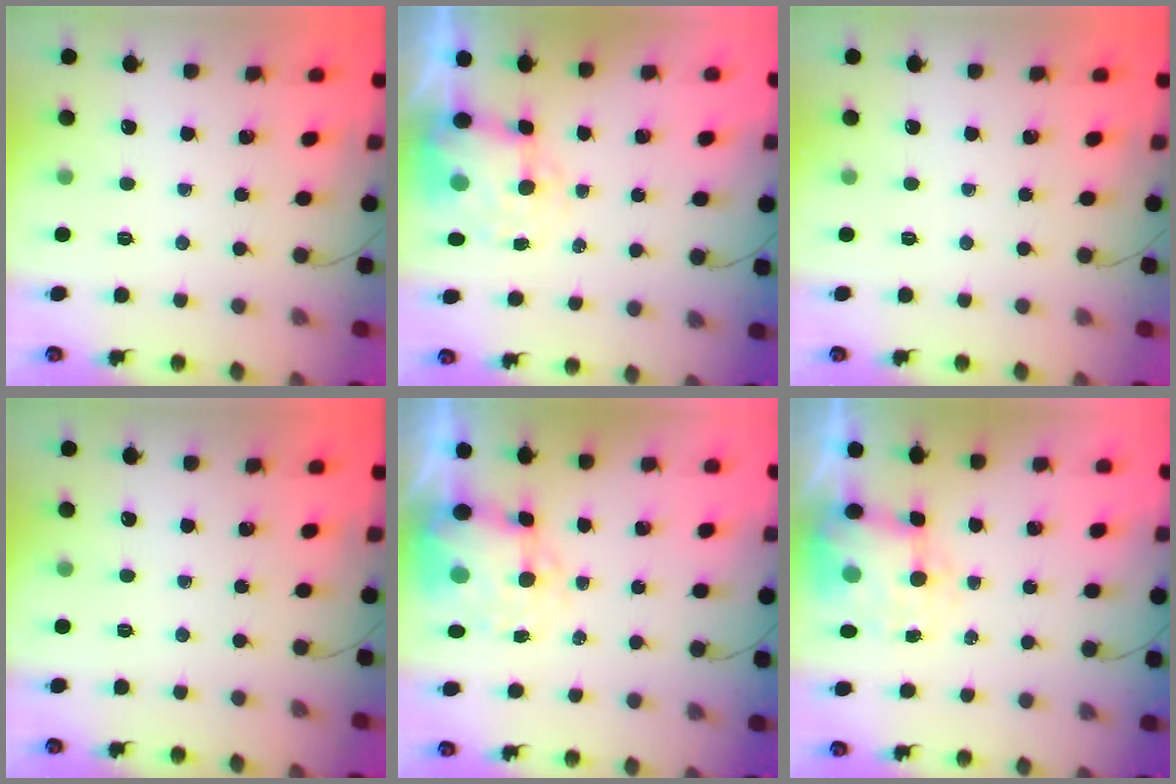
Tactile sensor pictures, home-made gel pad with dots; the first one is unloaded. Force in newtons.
{"total": 8.8, "press": 8.6, "slide": 1.6}
{"total": 0.0}
{"total": 0.0}
{"total": 9.2, "press": 9.0, "slide": 1.6}
{"total": 7.1, "press": 6.9, "slide": 1.3}